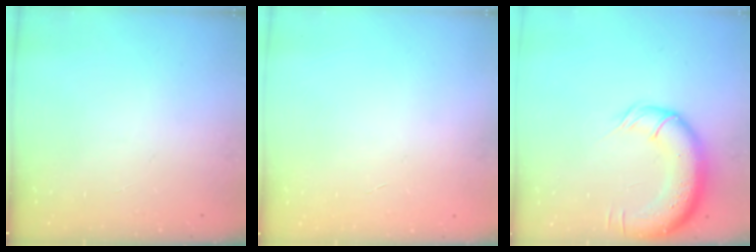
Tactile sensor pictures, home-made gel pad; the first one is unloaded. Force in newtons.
{"total": 0.0}
{"total": 13.7, "press": 13.3, "slide": 3.4}